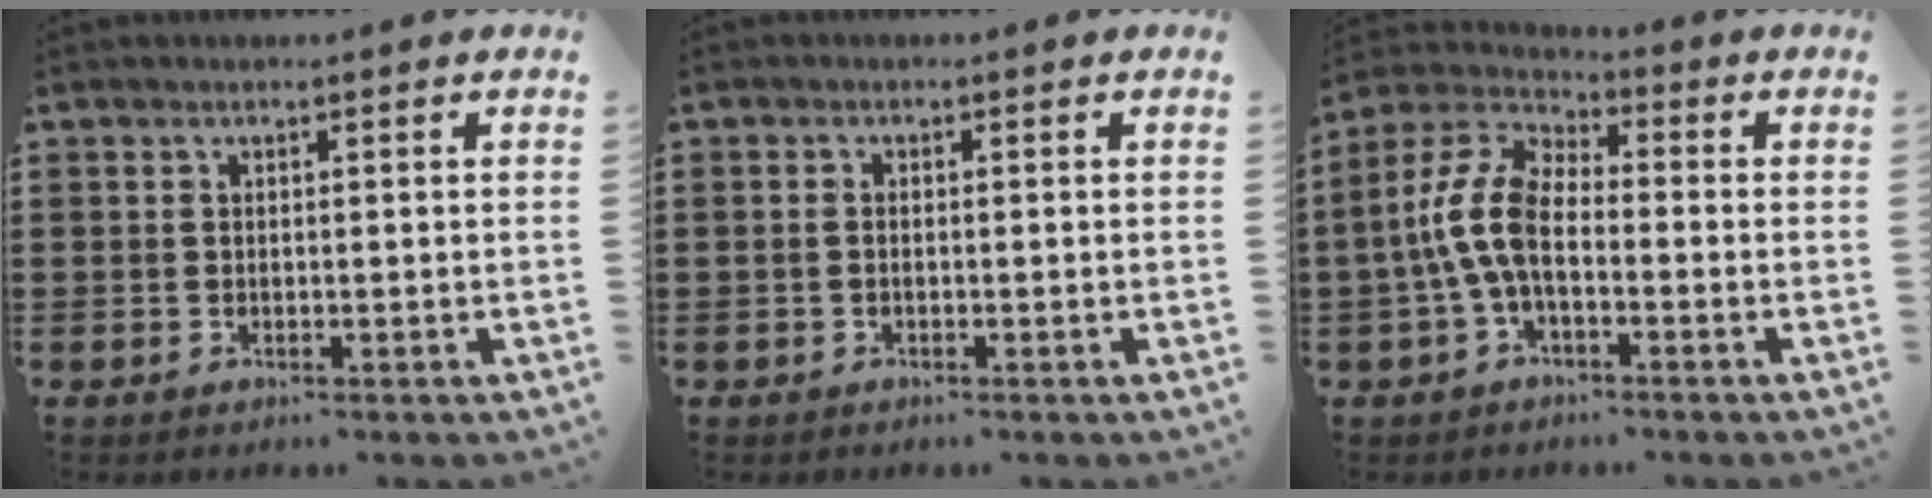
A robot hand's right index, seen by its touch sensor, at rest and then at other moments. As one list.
[{"total": 0.7, "force": [-0.3, 0.3, 0.6], "torque": [-0.013, -0.004, -0.004]}, {"total": 8.7, "force": [-1.7, 4.4, 7.3], "torque": [-0.182, -0.002, -0.039]}]